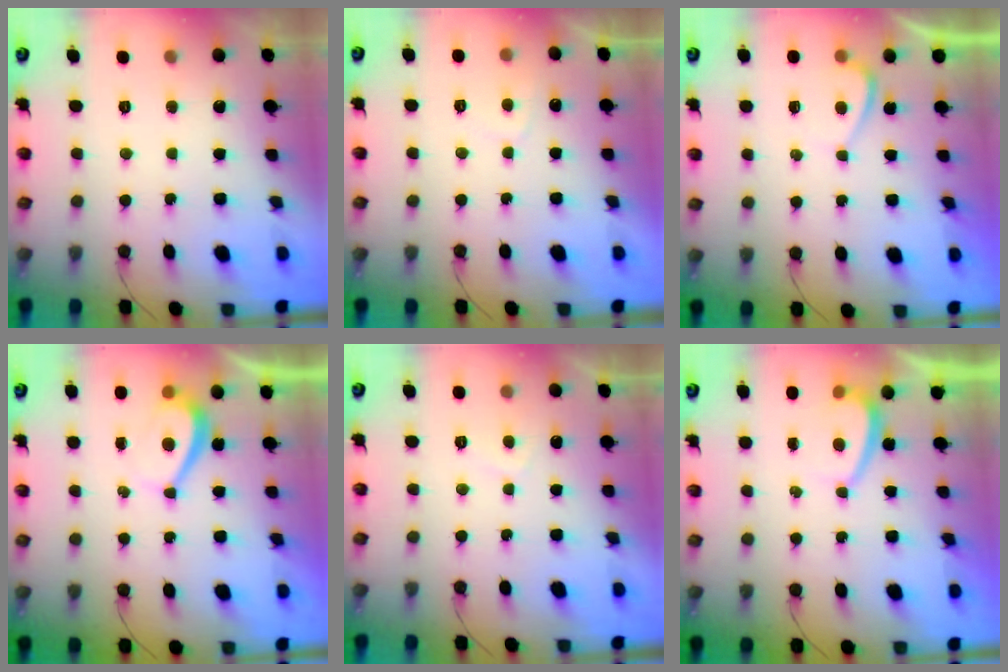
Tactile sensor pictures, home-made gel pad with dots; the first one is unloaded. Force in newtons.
{"total": 1.0, "press": 0.8, "slide": 0.6}
{"total": 0.8, "press": 0.6, "slide": 0.5}
{"total": 2.2, "press": 2.1, "slide": 0.6}
{"total": 1.5, "press": 1.4, "slide": 0.6}
{"total": 0.9, "press": 0.7, "slide": 0.5}